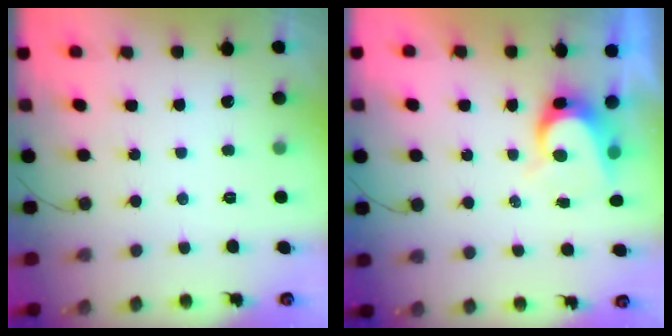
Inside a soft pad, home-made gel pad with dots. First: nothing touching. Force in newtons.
{"total": 7.1, "press": 7.1, "slide": 0.7}